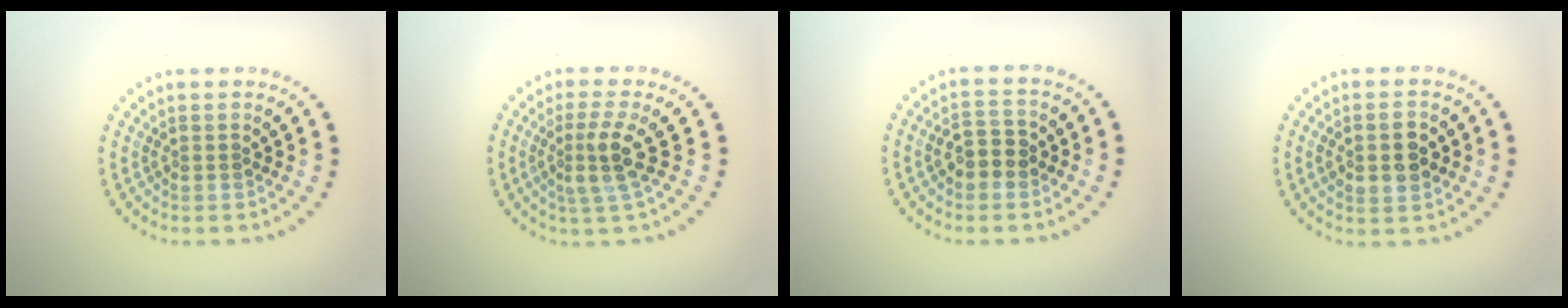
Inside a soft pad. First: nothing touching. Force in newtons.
{"total": 3.0, "press": 2.3, "slide": 1.9}
{"total": 2.5, "press": 2.5, "slide": 0.4}
{"total": 3.0, "press": 3.0, "slide": 0.2}